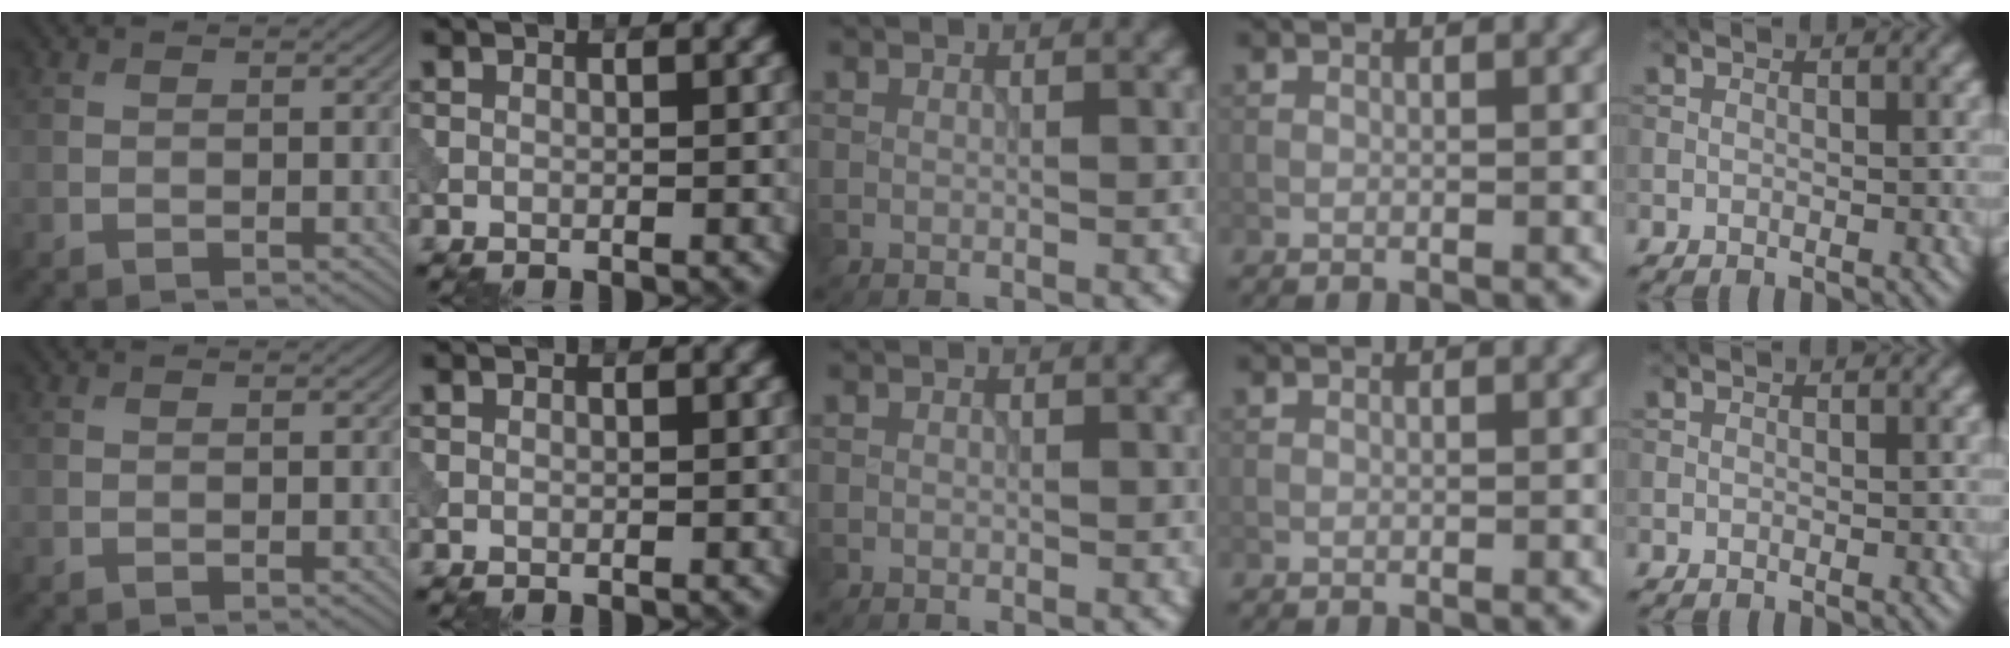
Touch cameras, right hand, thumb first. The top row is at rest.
{}